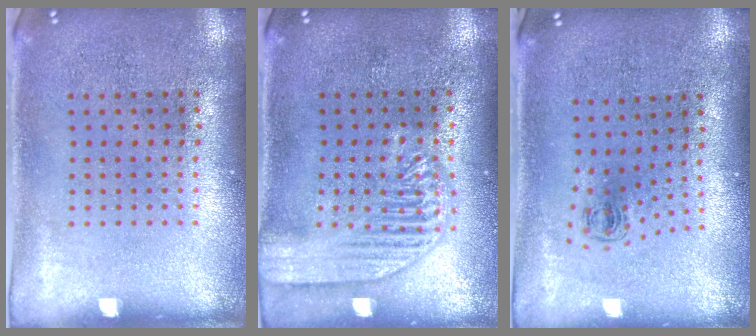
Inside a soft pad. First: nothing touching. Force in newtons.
{"total": 2.0, "press": 2.0, "slide": 0.2}
{"total": 0.5, "press": 0.4, "slide": 0.4}